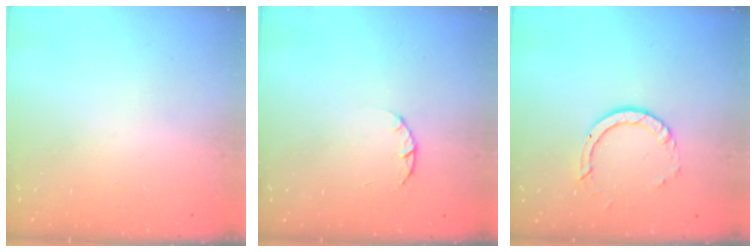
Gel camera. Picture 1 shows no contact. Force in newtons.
{"total": 1.4, "press": 1.3, "slide": 0.3}
{"total": 4.7, "press": 4.7, "slide": 0.4}